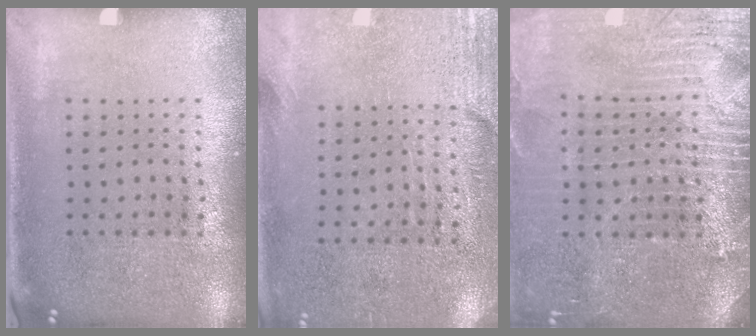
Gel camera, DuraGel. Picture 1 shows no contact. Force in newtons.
{"total": 2.8, "press": 2.4, "slide": 1.5}
{"total": 3.7, "press": 3.4, "slide": 1.5}